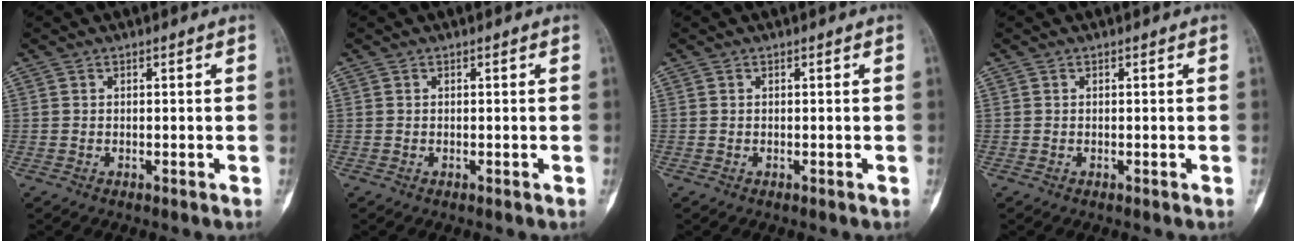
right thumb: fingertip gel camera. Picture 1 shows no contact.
{"total": 0.0}
{"total": 0.0}
{"total": 0.0}